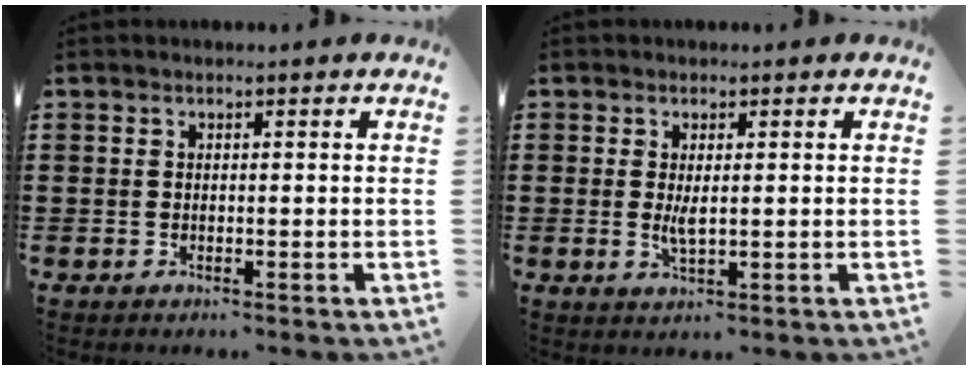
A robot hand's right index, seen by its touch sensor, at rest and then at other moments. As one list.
[{"total": 2.7, "force": [0.2, 0.8, 2.5], "torque": [-0.049, -0.001, 0.003]}]